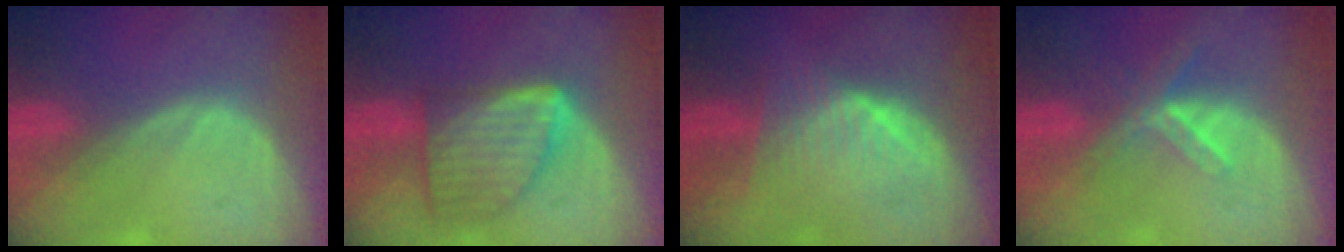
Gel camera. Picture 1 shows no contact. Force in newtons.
{"total": 9.0, "press": 9.0, "slide": 0.6}
{"total": 7.0, "press": 6.5, "slide": 2.8}
{"total": 5.7, "press": 5.0, "slide": 2.8}